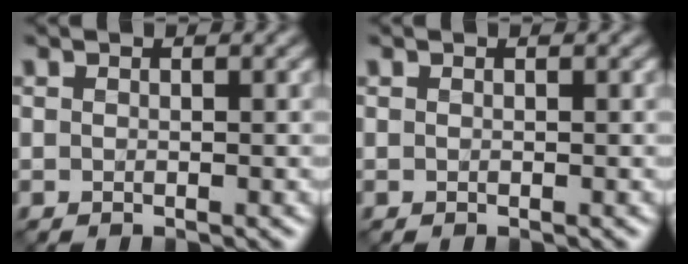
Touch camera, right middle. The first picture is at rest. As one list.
[{"total": 0.0}]